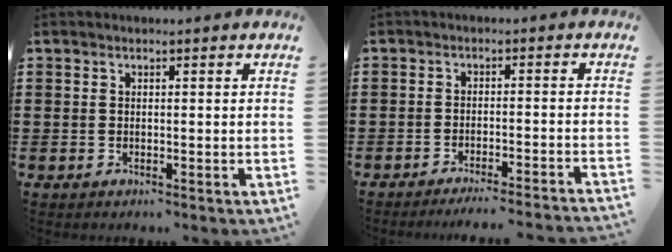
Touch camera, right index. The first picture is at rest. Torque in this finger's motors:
{"motor_torque": [0.76, 0.83, 0.39, 0.07]}